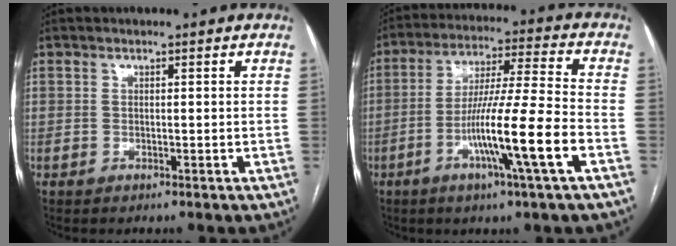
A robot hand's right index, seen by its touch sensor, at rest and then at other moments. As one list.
[{"total": 13.9, "force": [-5.2, -1.1, 12.9], "torque": [-0.232, -0.008, -0.095]}]